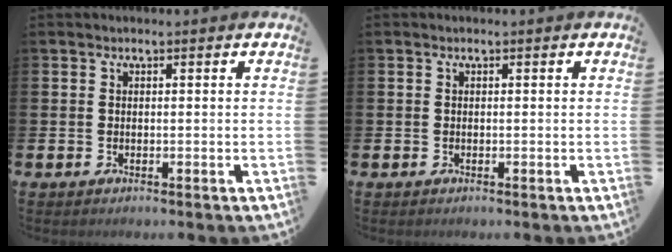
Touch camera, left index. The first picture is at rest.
{"total": 0.0}